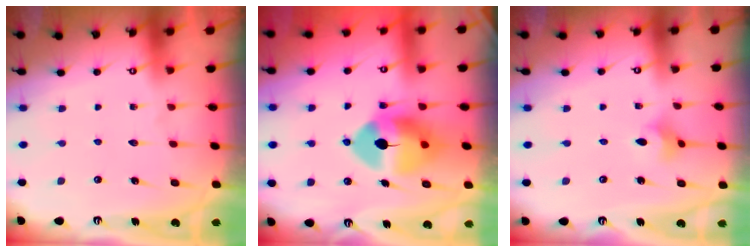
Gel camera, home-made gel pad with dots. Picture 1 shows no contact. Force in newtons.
{"total": 11.6, "press": 11.4, "slide": 2.1}
{"total": 3.6, "press": 3.5, "slide": 0.7}